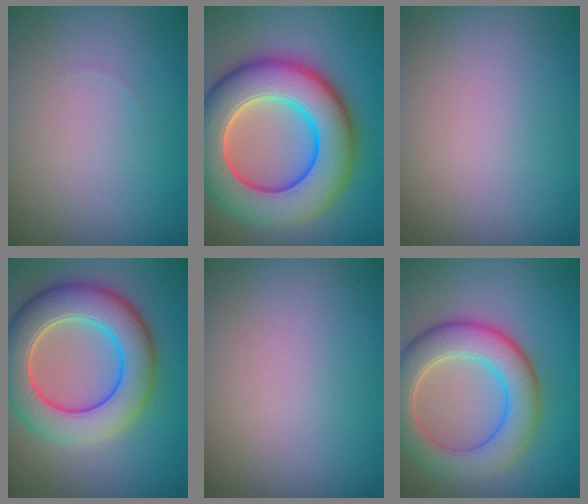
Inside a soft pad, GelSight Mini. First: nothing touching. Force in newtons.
{"total": 12.7, "press": 12.7, "slide": 0.8}
{"total": 0.0}
{"total": 9.1, "press": 9.1, "slide": 0.2}
{"total": 0.0}
{"total": 7.2, "press": 7.1, "slide": 0.6}